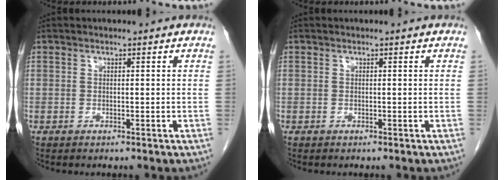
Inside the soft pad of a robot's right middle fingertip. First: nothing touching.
{"total": 0.0}